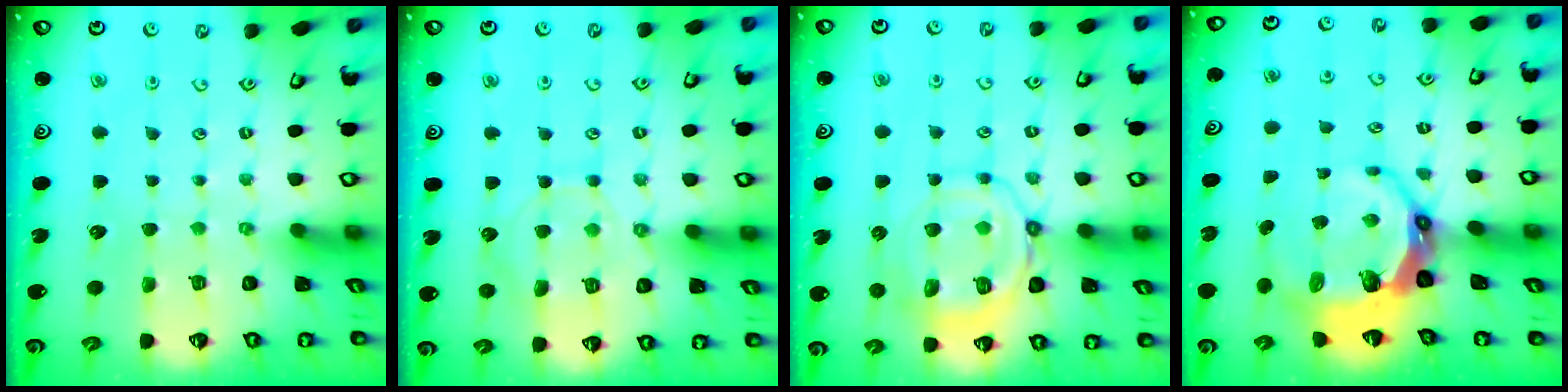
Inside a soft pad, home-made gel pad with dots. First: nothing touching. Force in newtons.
{"total": 8.8, "press": 8.8, "slide": 0.9}
{"total": 10.0, "press": 9.9, "slide": 1.1}
{"total": 10.3, "press": 9.1, "slide": 4.7}